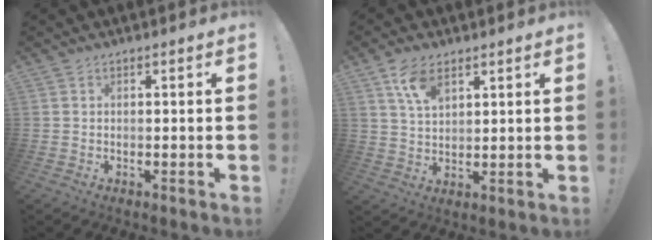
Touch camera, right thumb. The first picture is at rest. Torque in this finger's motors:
{"motor_torque": [-0.22, 0.30, 0.33, -0.26, 0.17]}